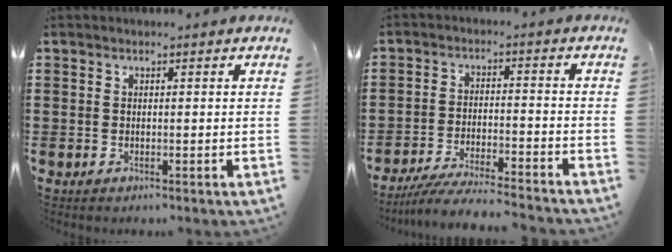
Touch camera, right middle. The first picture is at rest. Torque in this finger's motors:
{"motor_torque": [1.17, -0.97, 0.21, 0.05]}